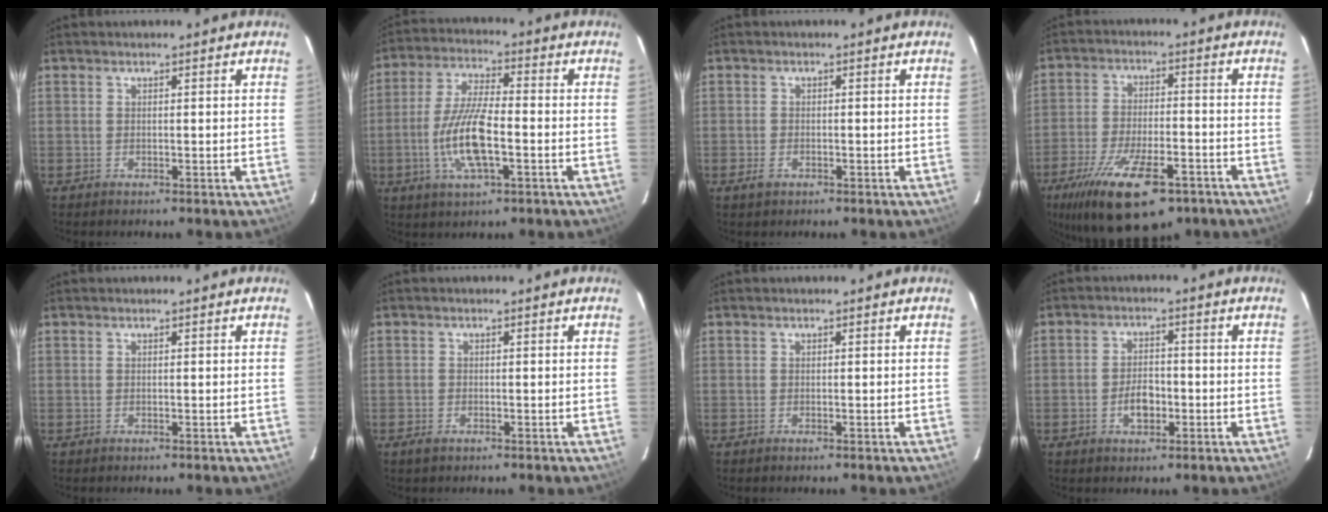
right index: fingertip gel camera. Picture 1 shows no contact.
{"total": 11.8, "force": [-3.1, 3.3, 10.9], "torque": [-0.223, -0.003, -0.061]}
{"total": 1.9, "force": [-1.1, 1.2, 1.0], "torque": [-0.020, -0.002, -0.019]}
{"total": 18.9, "force": [-11.8, 7.1, 13.0], "torque": [-0.253, -0.041, -0.188]}
{"total": 0.0}
{"total": 1.5, "force": [-1.0, 0.8, 0.7], "torque": [-0.014, -0.003, -0.019]}
{"total": 0.0}
{"total": 4.8, "force": [-1.7, 2.9, 3.5], "torque": [-0.067, 0.006, -0.024]}